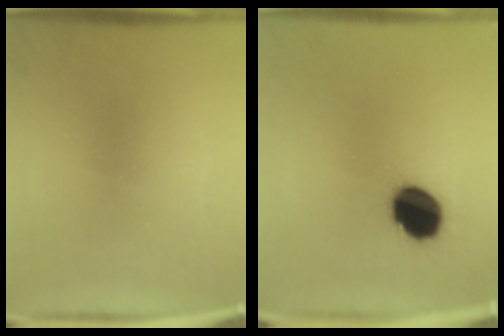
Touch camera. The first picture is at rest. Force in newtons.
{"total": 11.8}